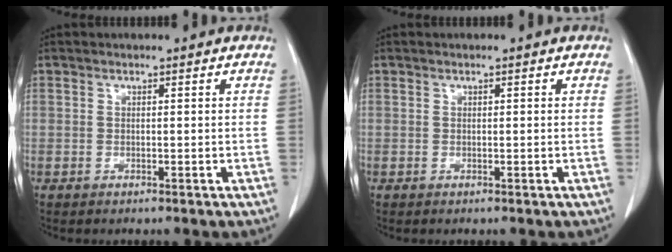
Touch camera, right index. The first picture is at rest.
{"total": 0.0}